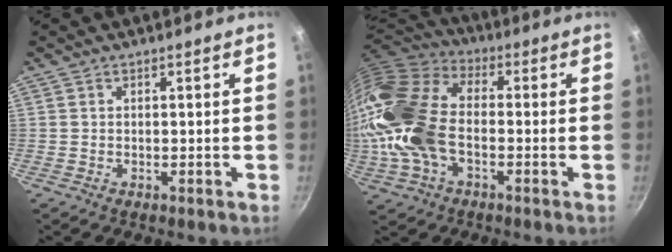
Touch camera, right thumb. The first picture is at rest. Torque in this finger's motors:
{"motor_torque": [1.54, 2.68, 2.49, -0.28, 0.72]}